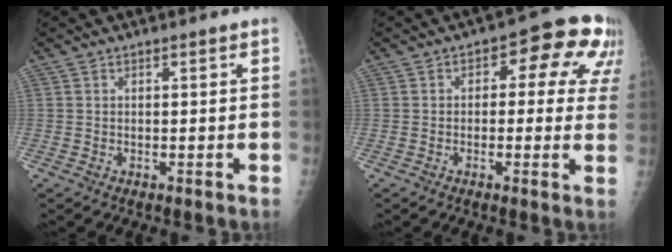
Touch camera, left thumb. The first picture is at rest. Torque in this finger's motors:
{"motor_torque": [-0.25, 0.37, -0.12, -0.27, 0.13]}